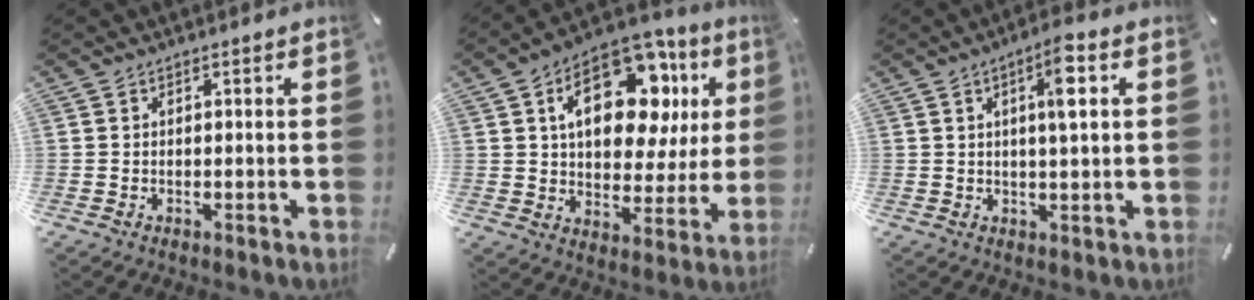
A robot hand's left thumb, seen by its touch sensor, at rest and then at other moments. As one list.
[{"total": 21.7, "force": [8.3, 12.4, 15.8], "torque": [-0.232, -0.031, 0.138]}, {"total": 6.8, "force": [1.9, 1.2, 6.4], "torque": [-0.103, -0.005, 0.024]}]